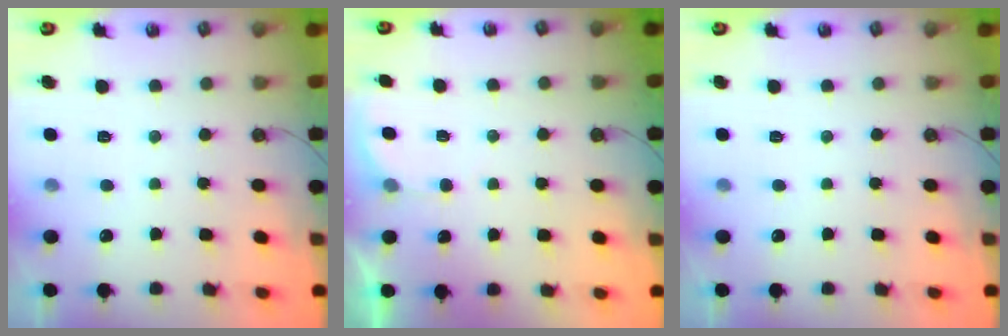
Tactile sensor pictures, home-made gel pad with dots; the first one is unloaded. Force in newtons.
{"total": 1.4, "press": 1.4, "slide": 0.1}
{"total": 0.0}